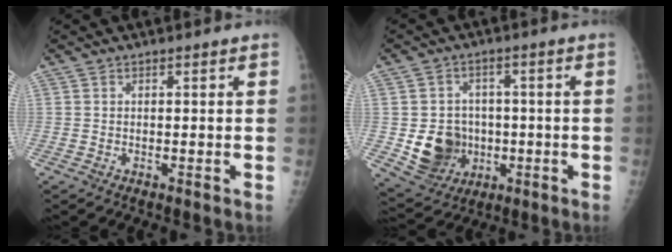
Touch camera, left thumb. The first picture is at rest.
{"total": 10.6, "force": [-1.7, 9.3, 4.8], "torque": [-0.044, 0.002, -0.014]}